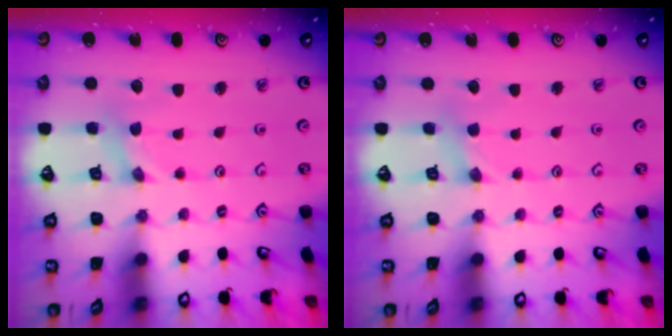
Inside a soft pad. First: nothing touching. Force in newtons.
{"total": 1.8, "press": 1.7, "slide": 0.3}